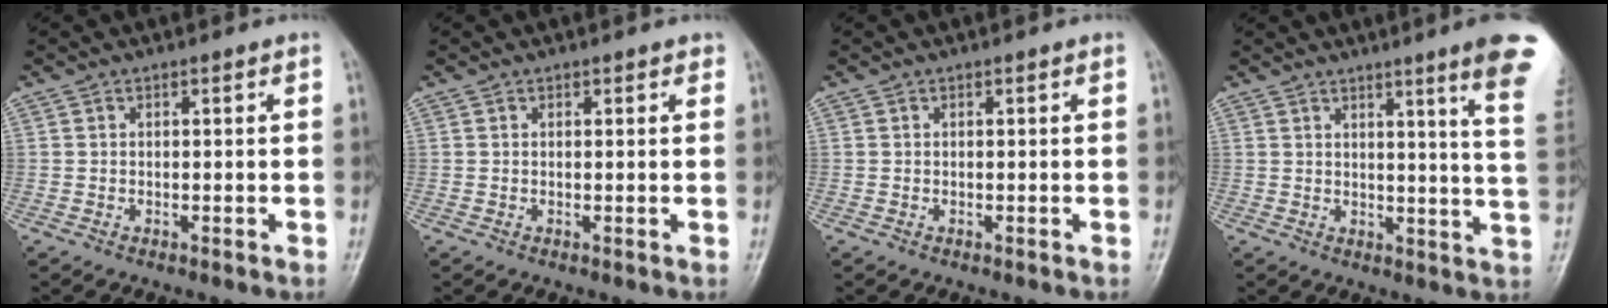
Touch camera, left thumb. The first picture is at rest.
{"total": 0.8, "force": [0.6, 0.4, 0.4], "torque": [0.000, -0.003, 0.003]}
{"total": 0.0}
{"total": 13.1, "force": [8.4, -0.2, 10.0], "torque": [-0.115, -0.051, 0.086]}